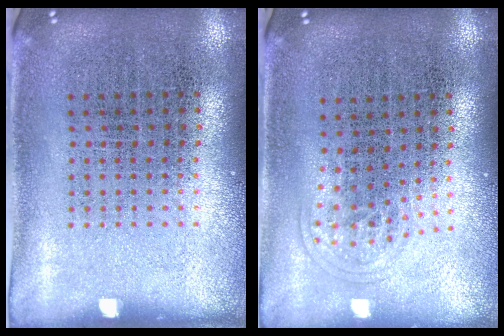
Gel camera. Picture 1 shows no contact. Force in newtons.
{"total": 1.0, "press": 0.6, "slide": 0.7}